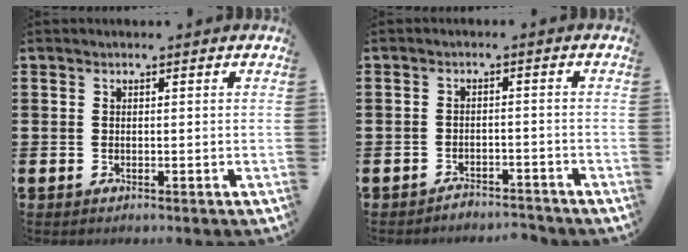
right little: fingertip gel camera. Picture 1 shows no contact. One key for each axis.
{"total": 2.2, "fx": -2.2, "fy": 0.0, "fz": -0.2, "tx": -0.003, "ty": 0.004, "tz": -0.049}